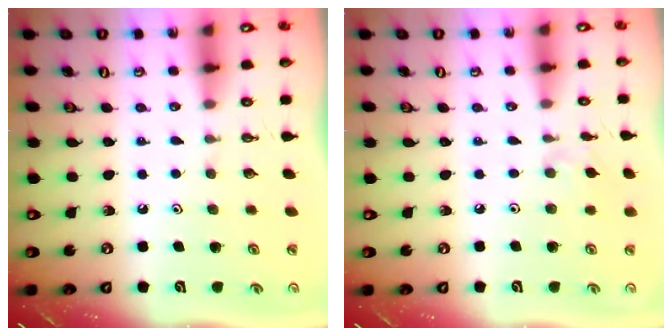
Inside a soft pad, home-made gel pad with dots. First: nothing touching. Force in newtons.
{"total": 1.9, "press": 1.9, "slide": 0.4}